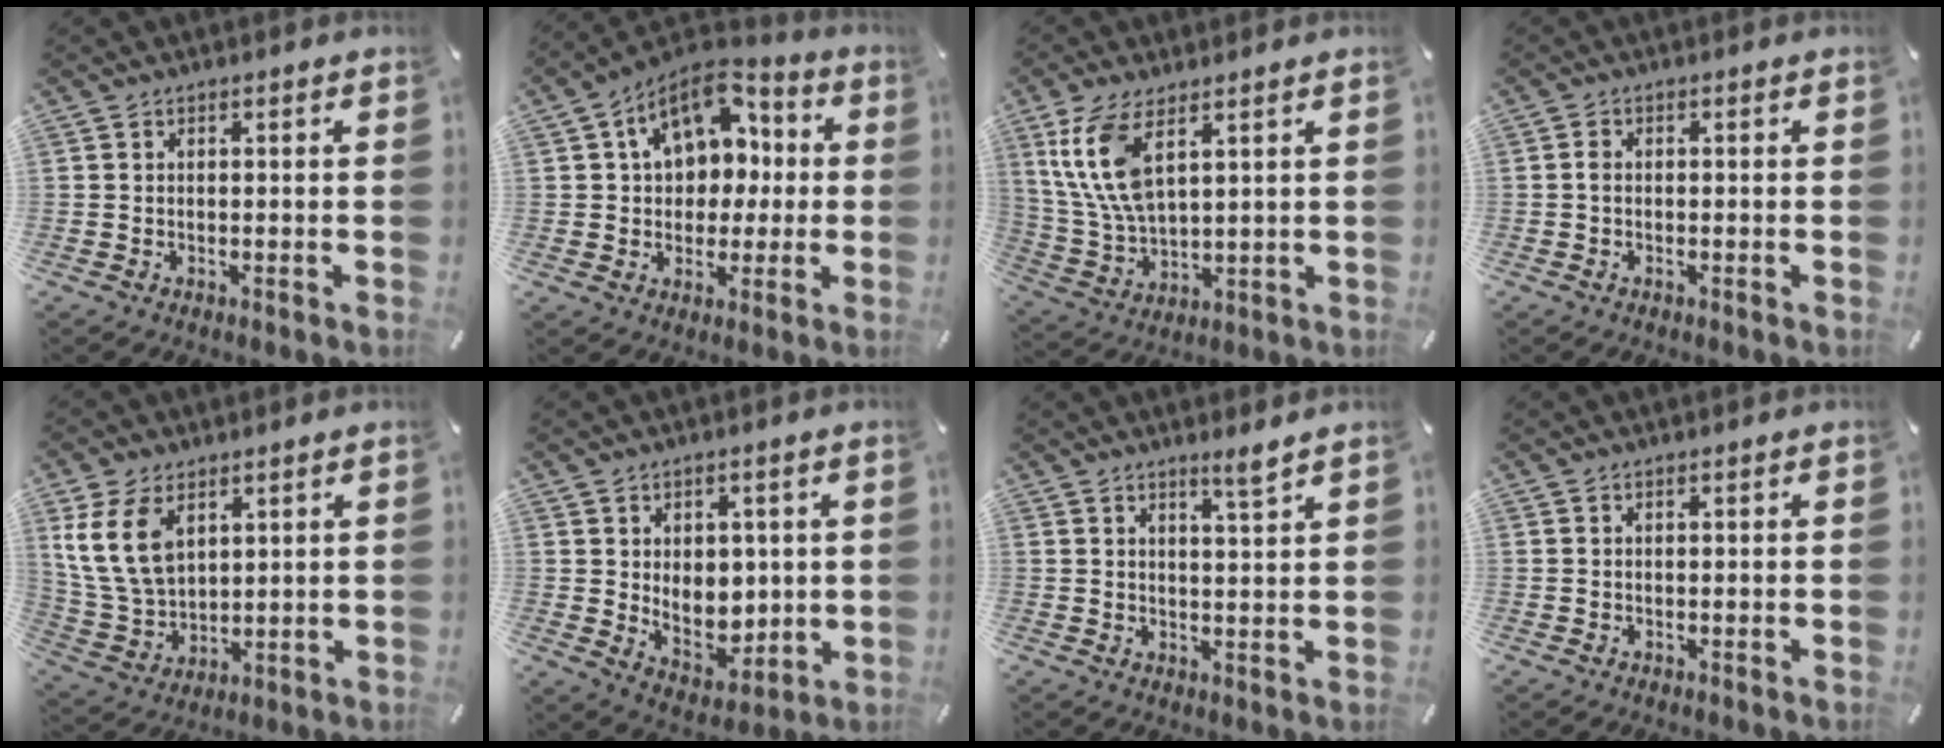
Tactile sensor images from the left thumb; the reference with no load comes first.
{"total": 13.5, "force": [5.0, 10.5, 6.9], "torque": [-0.116, -0.015, 0.096]}
{"total": 11.4, "force": [5.7, 4.9, 8.6], "torque": [-0.206, -0.022, 0.102]}
{"total": 1.2, "force": [-0.1, 0.7, 1.0], "torque": [-0.020, 0.002, -0.003]}
{"total": 12.3, "force": [5.5, 8.3, 7.2], "torque": [-0.196, -0.013, 0.100]}
{"total": 7.7, "force": [2.0, 6.3, 3.9], "torque": [-0.052, -0.023, 0.040]}
{"total": 3.9, "force": [3.3, -0.1, 2.2], "torque": [-0.035, -0.025, 0.054]}
{"total": 0.0}